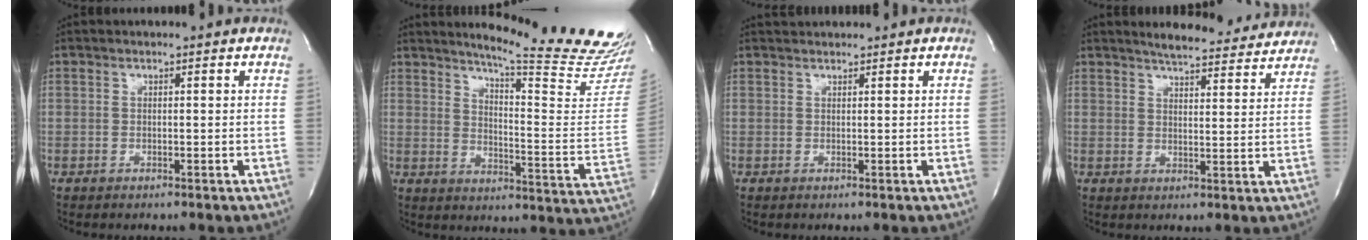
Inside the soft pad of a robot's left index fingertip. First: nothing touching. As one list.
[{"total": 21.5, "force": [19.5, -0.9, 9.0], "torque": [-0.130, -0.128, 0.239]}, {"total": 2.2, "force": [2.2, 0.2, 0.2], "torque": [-0.006, 0.025, 0.039]}, {"total": 12.4, "force": [11.6, 2.1, 3.6], "torque": [-0.041, -0.005, 0.138]}]